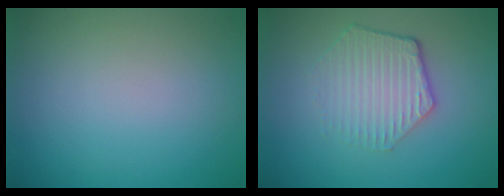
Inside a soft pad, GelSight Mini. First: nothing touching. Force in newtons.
{"total": 3.6, "press": 3.0, "slide": 2.0}